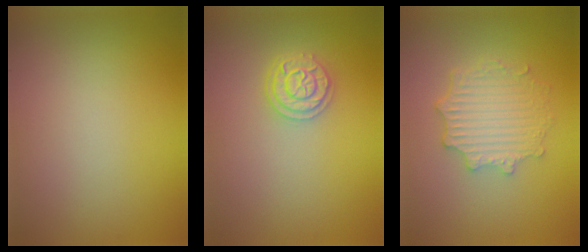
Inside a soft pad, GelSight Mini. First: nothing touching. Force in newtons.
{"total": 2.4, "press": 2.4, "slide": 0.4}
{"total": 4.0, "press": 3.2, "slide": 2.4}